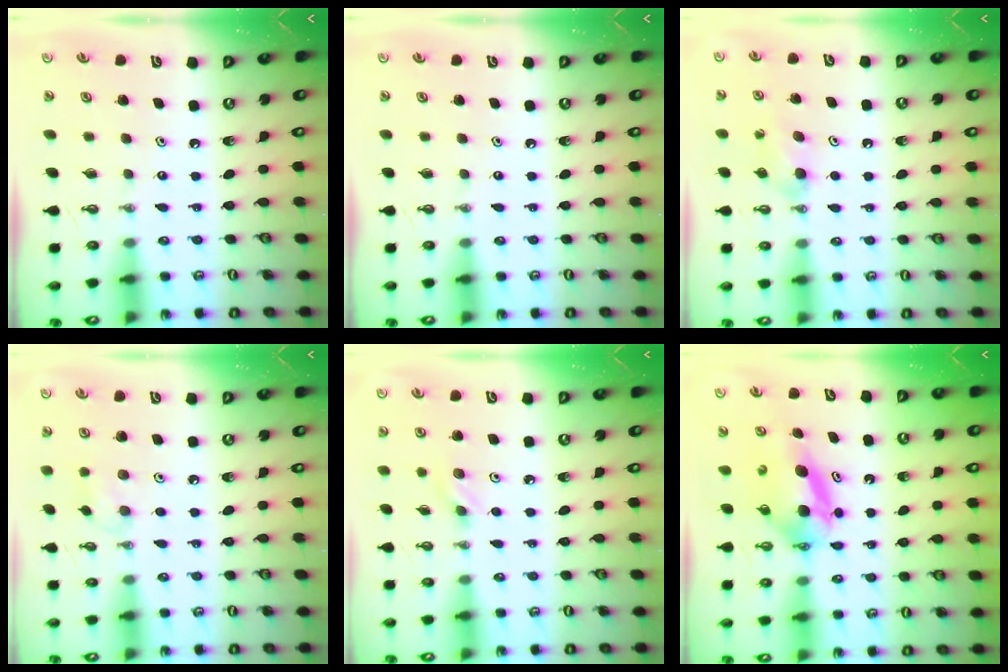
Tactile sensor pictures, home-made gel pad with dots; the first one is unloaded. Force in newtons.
{"total": 0.0}
{"total": 5.9, "press": 4.2, "slide": 4.1}
{"total": 5.6, "press": 5.5, "slide": 1.3}
{"total": 5.7, "press": 5.5, "slide": 1.6}
{"total": 7.8, "press": 5.4, "slide": 5.7}